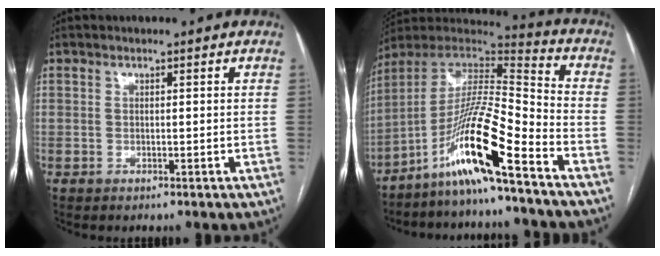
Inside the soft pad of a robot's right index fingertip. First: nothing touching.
{"total": 15.4, "force": [-9.6, -0.4, 12.0], "torque": [-0.235, -0.004, -0.179]}